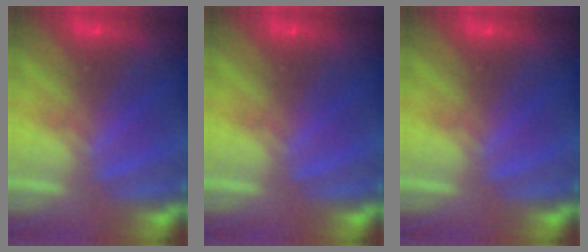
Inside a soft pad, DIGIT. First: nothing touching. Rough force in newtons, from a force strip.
{"total": 0.0}
{"total": 0.0}